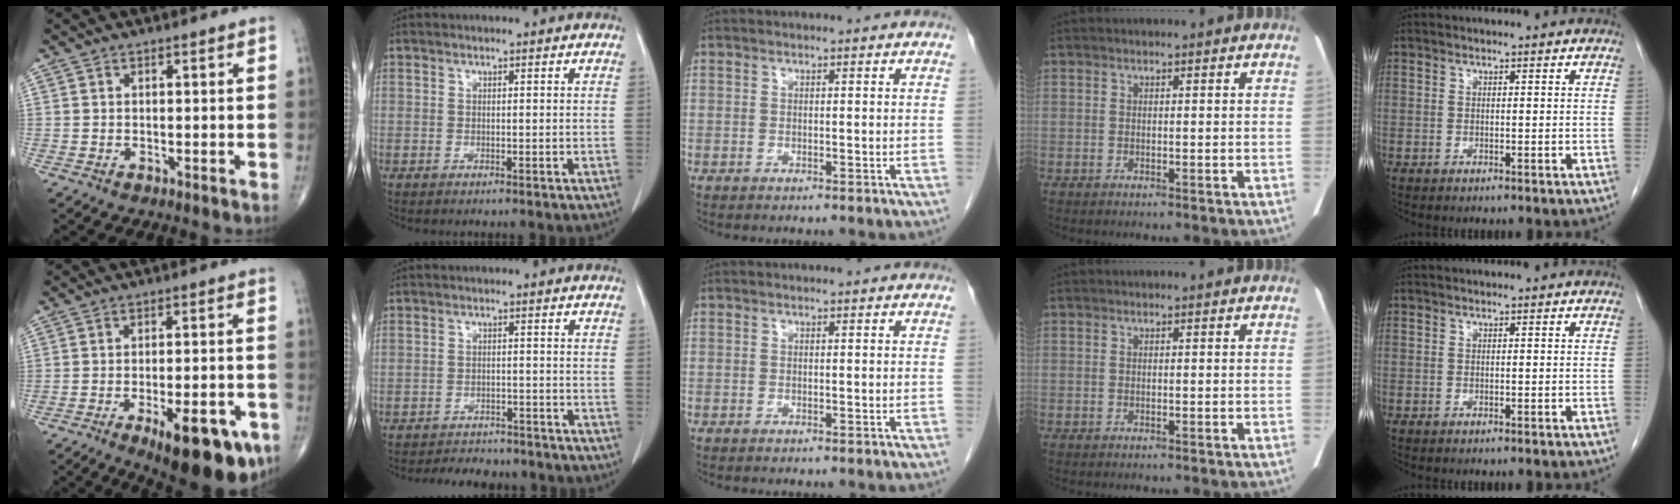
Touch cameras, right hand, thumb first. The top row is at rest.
{"thumb": {"total": 16.6, "force": [-8.5, 5.8, 13.0], "torque": [-0.129, 0.030, -0.108]}, "index": {"total": 9.3, "force": [-8.4, 3.1, 2.4], "torque": [-0.039, -0.002, -0.104]}}